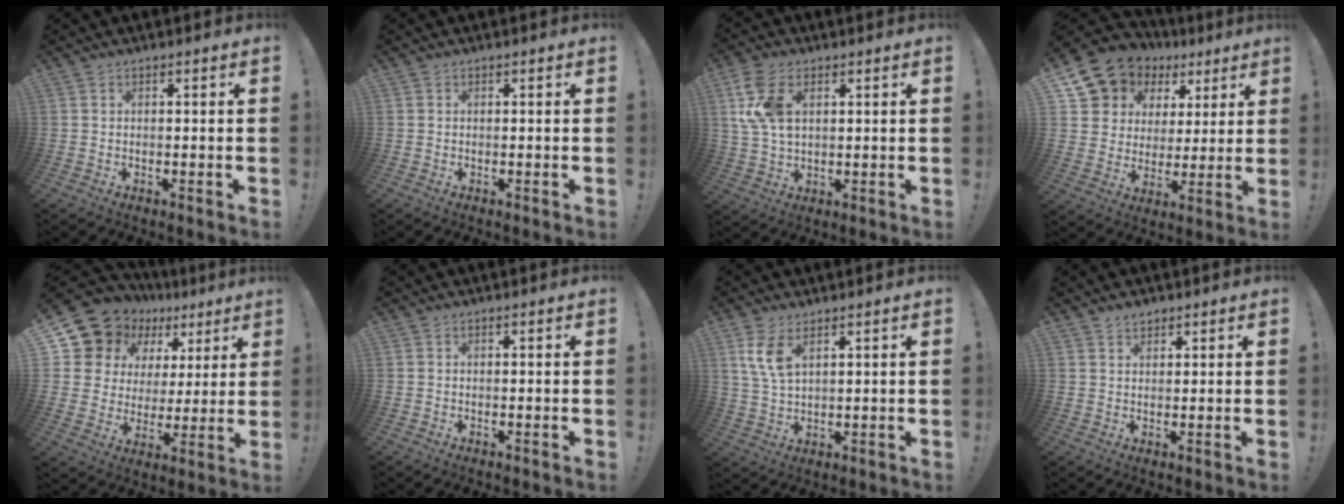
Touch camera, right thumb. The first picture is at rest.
{"total": 0.0}
{"total": 10.9, "force": [3.6, 6.7, 7.8], "torque": [-0.167, -0.004, 0.070]}
{"total": 10.9, "force": [6.8, 8.3, 2.0], "torque": [-0.042, -0.056, 0.140]}
{"total": 13.1, "force": [9.4, 8.4, 3.7], "torque": [-0.081, -0.069, 0.187]}
{"total": 0.0}
{"total": 6.9, "force": [3.8, 2.8, 5.0], "torque": [-0.097, -0.019, 0.067]}
{"total": 2.3, "force": [1.9, 1.2, 0.5], "torque": [0.000, -0.013, 0.033]}